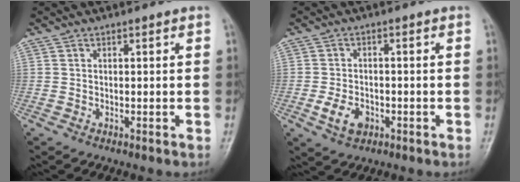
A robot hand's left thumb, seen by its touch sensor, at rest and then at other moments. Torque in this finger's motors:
{"motor_torque": [-0.18, 0.82, 0.64, 0.13, 0.02]}